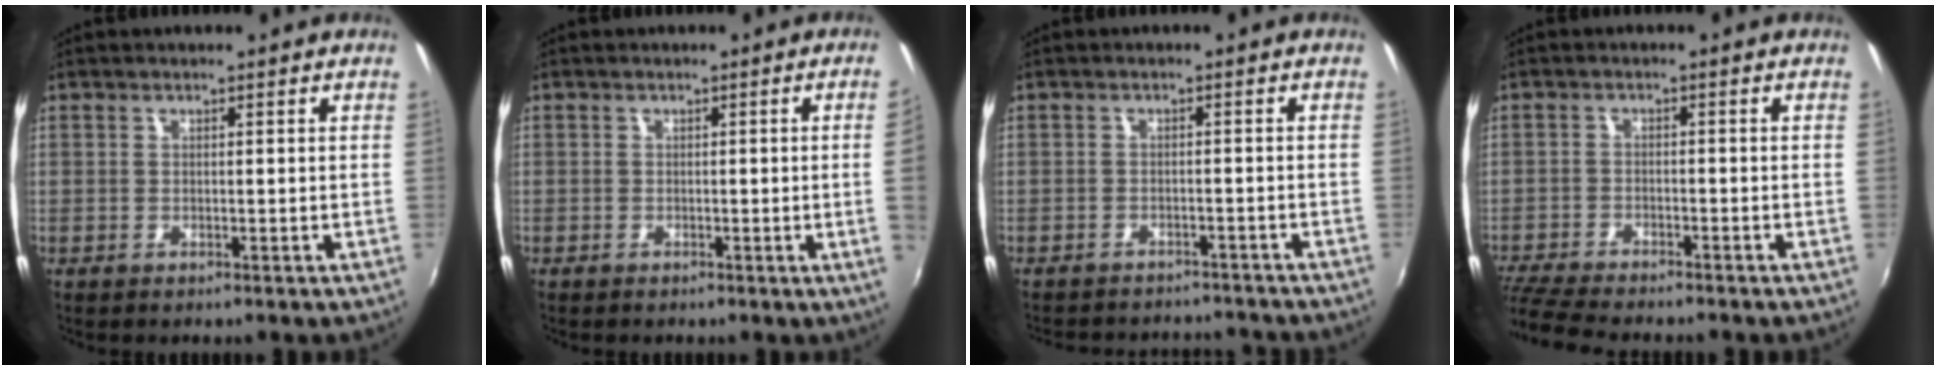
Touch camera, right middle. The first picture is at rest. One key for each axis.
{"total": 2.4, "fx": -0.1, "fy": -1.4, "fz": 1.9, "tx": -0.024, "ty": -0.013, "tz": 0.003}
{"total": 10.9, "fx": -9.9, "fy": 3.1, "fz": 3.3, "tx": -0.077, "ty": -0.003, "tz": -0.129}
{"total": 9.1, "fx": -8.2, "fy": 0.8, "fz": 3.7, "tx": -0.105, "ty": -0.027, "tz": -0.147}